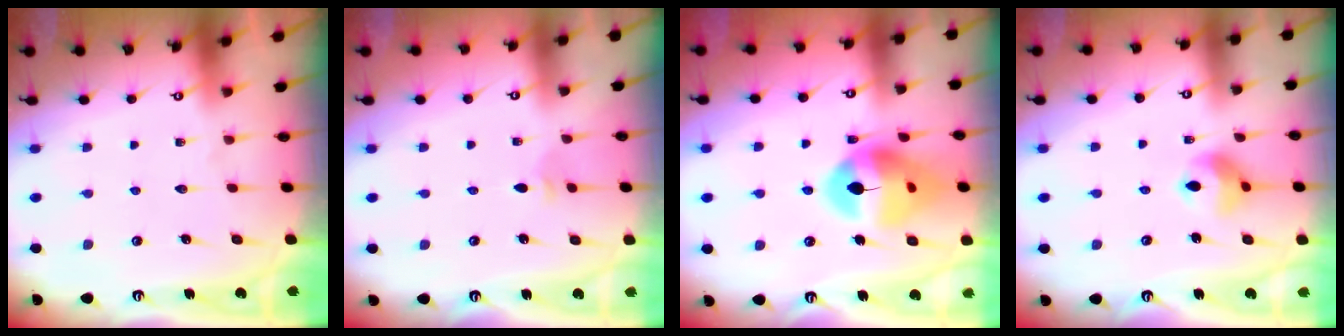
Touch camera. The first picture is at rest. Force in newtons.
{"total": 2.8, "press": 2.7, "slide": 0.6}
{"total": 16.5, "press": 16.4, "slide": 1.9}
{"total": 9.1, "press": 9.0, "slide": 1.0}